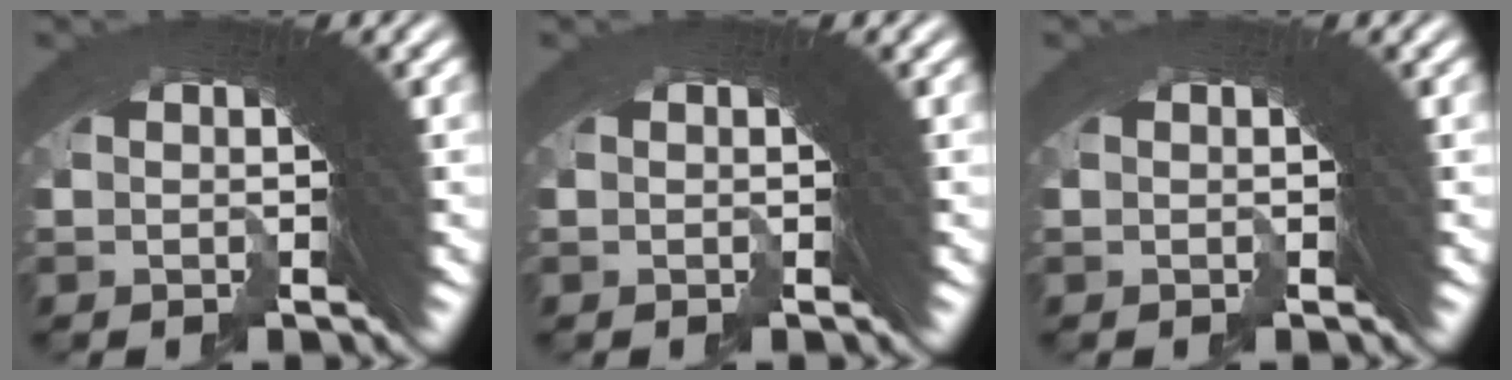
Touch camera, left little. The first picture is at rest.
{"total": 0.0}
{"total": 0.0}